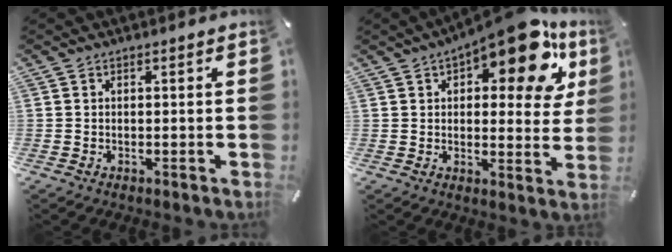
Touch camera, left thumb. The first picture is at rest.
{"total": 17.5, "force": [10.2, 7.1, 12.4], "torque": [-0.160, -0.062, 0.163]}